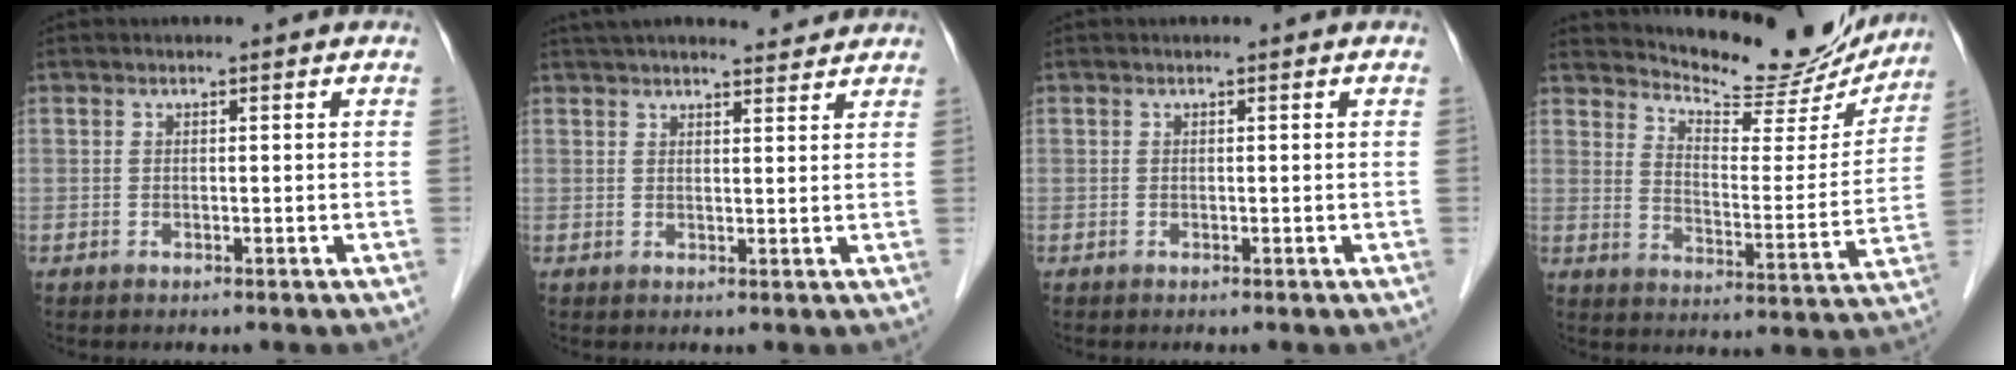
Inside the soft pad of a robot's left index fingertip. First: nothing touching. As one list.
[{"total": 10.4, "force": [9.5, 1.7, 3.6], "torque": [-0.052, 0.023, 0.132]}, {"total": 0.0}, {"total": 17.3, "force": [16.3, 3.4, 4.6], "torque": [-0.066, -0.039, 0.212]}]